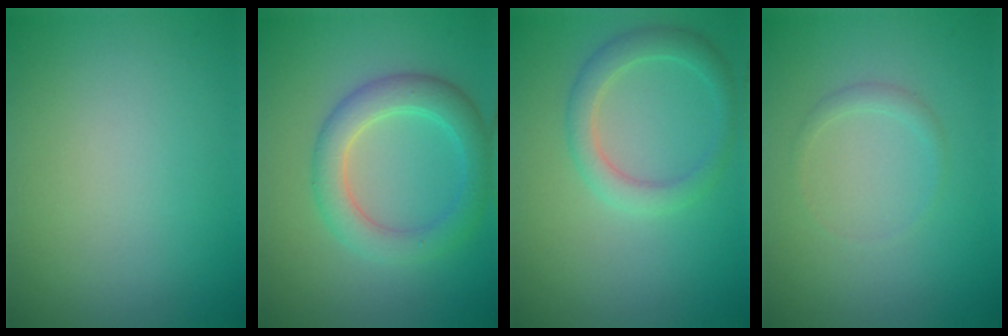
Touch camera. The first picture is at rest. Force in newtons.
{"total": 4.5, "press": 4.5, "slide": 0.1}
{"total": 2.8, "press": 2.8, "slide": 0.2}
{"total": 0.9, "press": 0.9, "slide": 0.2}